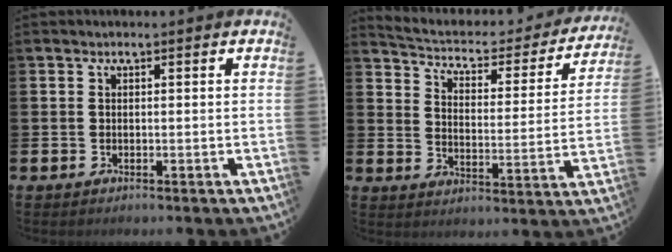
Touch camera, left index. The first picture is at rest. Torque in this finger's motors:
{"motor_torque": [0.11, -0.49, 0.04, 0.02]}